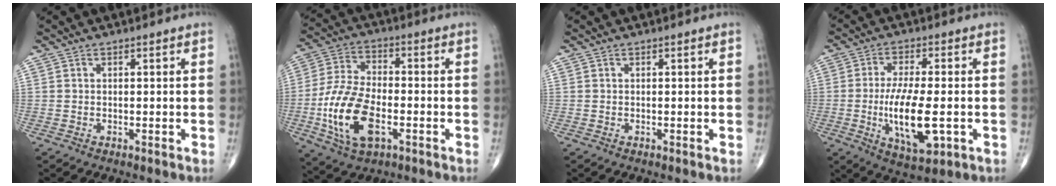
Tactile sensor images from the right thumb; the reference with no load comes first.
{"total": 15.5, "force": [-4.4, 8.1, 12.5], "torque": [-0.250, 0.015, -0.082]}
{"total": 0.0}
{"total": 12.8, "force": [-2.4, 4.6, 11.7], "torque": [-0.210, -0.009, -0.034]}